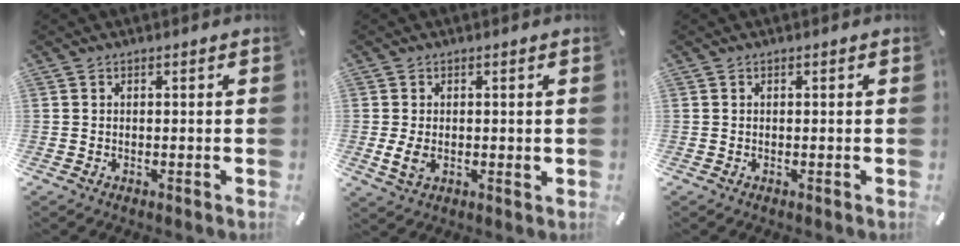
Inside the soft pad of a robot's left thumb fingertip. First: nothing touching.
{"total": 3.8, "force": [-0.2, 2.4, 3.0], "torque": [-0.067, -0.009, -0.007]}
{"total": 0.0}